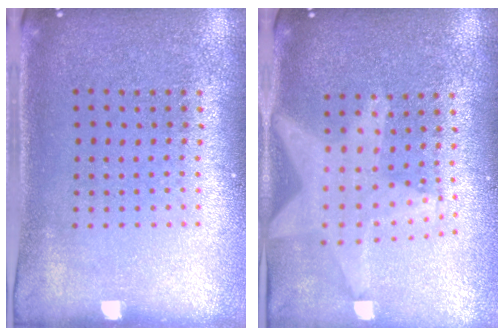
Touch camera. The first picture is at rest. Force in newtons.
{"total": 2.2, "press": 1.8, "slide": 1.3}